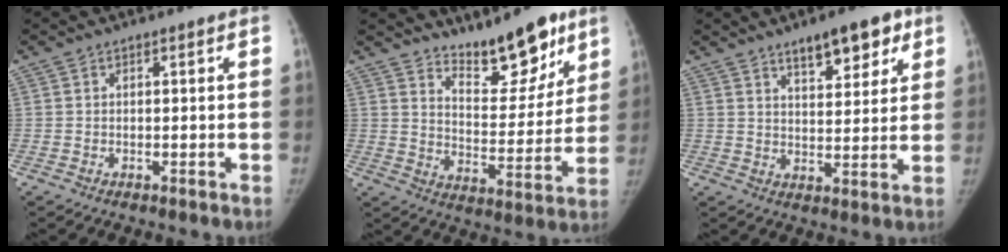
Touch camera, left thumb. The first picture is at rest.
{"total": 14.6, "force": [10.9, 5.3, 8.2], "torque": [-0.071, -0.076, 0.176]}
{"total": 10.0, "force": [6.3, 3.9, 6.7], "torque": [-0.068, -0.032, 0.096]}